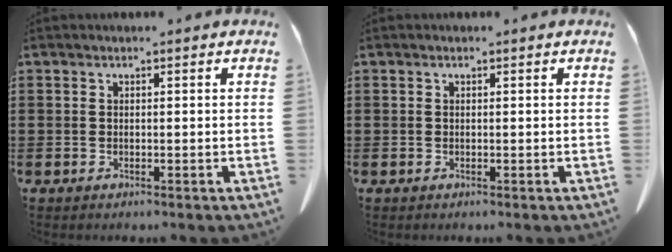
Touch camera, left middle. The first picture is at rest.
{"total": 0.0}